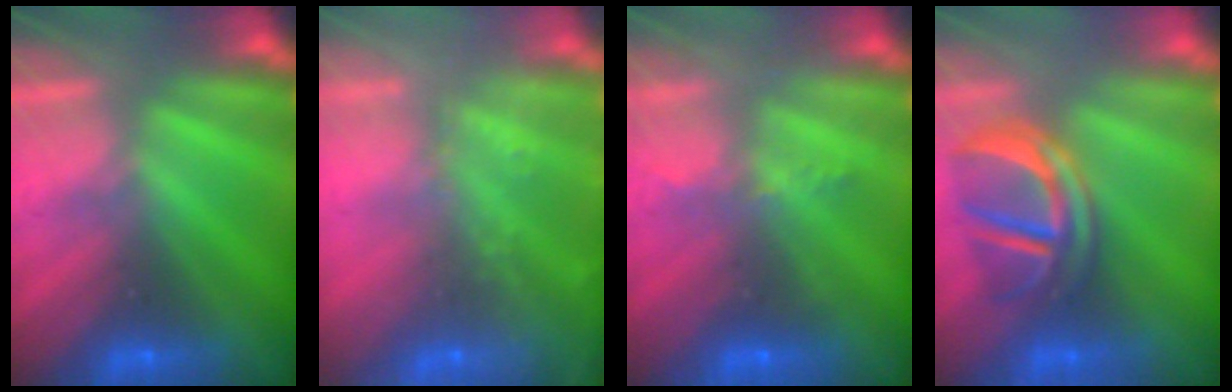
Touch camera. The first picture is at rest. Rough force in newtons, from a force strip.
{"total": 7.5}
{"total": 2.3}
{"total": 4.5}